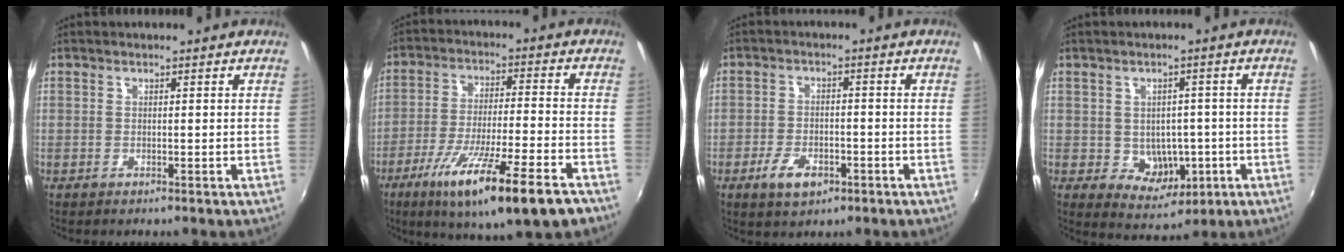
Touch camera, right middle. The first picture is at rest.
{"total": 18.9, "force": [-11.5, 2.1, 14.9], "torque": [-0.263, -0.060, -0.186]}
{"total": 6.3, "force": [-3.4, 3.2, 4.3], "torque": [-0.100, -0.004, -0.056]}
{"total": 7.2, "force": [-1.5, 5.9, 3.8], "torque": [-0.069, 0.001, -0.004]}